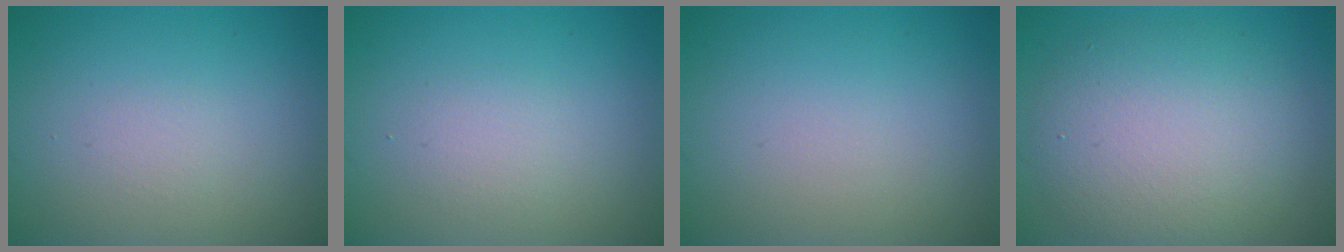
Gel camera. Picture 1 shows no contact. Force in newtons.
{"total": 1.4, "press": 1.4, "slide": 0.1}
{"total": 0.0}
{"total": 7.0, "press": 7.0, "slide": 0.6}